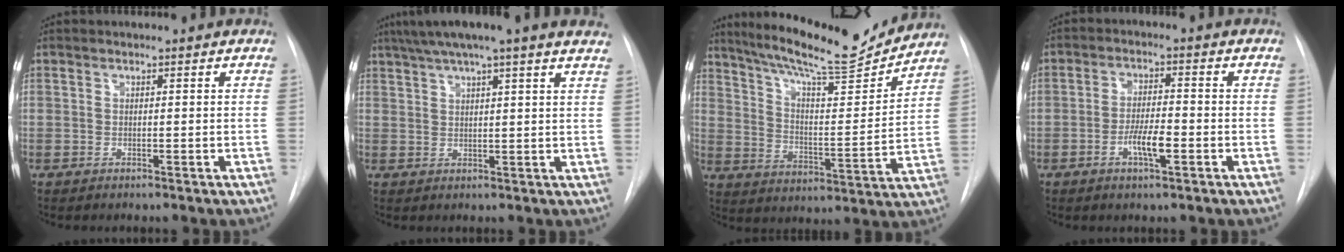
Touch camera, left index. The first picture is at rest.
{"total": 15.1, "force": [12.2, 0.3, 8.9], "torque": [-0.149, 0.046, 0.155]}
{"total": 18.0, "force": [16.5, 1.4, 7.2], "torque": [-0.126, -0.020, 0.249]}
{"total": 5.0, "force": [-2.0, 1.0, 4.5], "torque": [-0.084, 0.000, -0.035]}